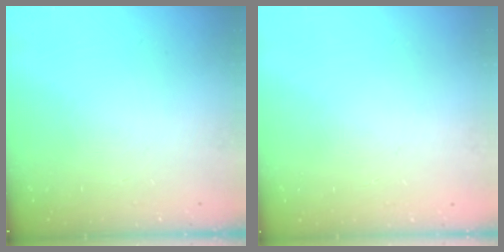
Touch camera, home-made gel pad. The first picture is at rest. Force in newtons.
{"total": 0.0}